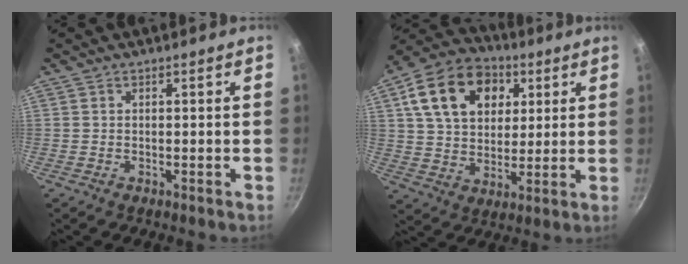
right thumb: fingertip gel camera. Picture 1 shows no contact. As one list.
[{"total": 18.7, "force": [6.5, 13.4, 11.3], "torque": [-0.171, 0.006, 0.102]}]